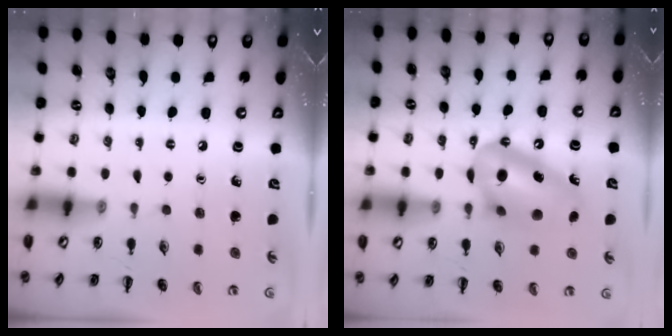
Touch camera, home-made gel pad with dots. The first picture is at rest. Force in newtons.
{"total": 12.1, "press": 12.0, "slide": 1.6}